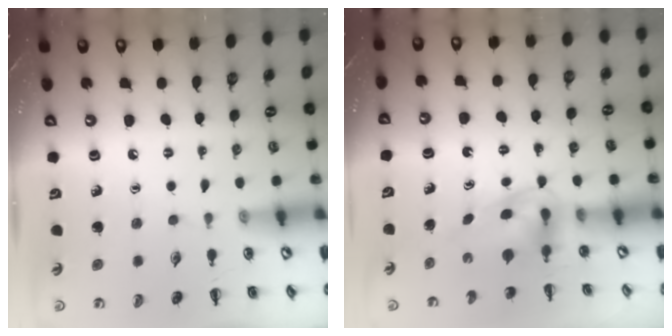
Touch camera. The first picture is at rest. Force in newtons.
{"total": 4.7, "press": 4.7, "slide": 0.2}